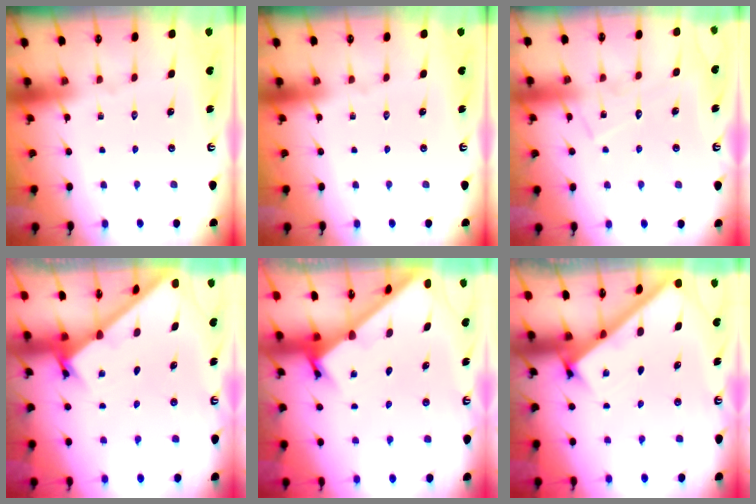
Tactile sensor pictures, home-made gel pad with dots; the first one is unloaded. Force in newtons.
{"total": 0.0}
{"total": 8.9, "press": 8.9, "slide": 0.4}
{"total": 1.6, "press": 1.6, "slide": 0.2}
{"total": 1.9, "press": 1.9, "slide": 0.2}
{"total": 2.7, "press": 2.7, "slide": 0.4}